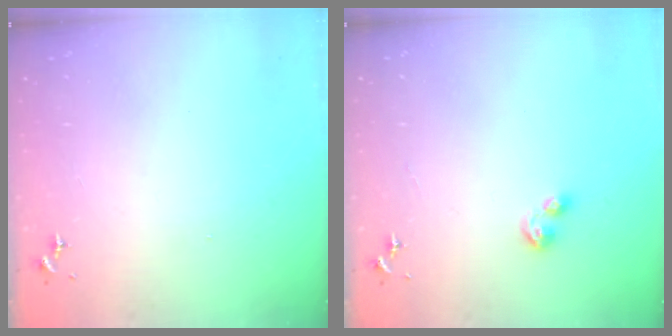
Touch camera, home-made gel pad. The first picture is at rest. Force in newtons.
{"total": 6.5, "press": 6.5, "slide": 0.7}